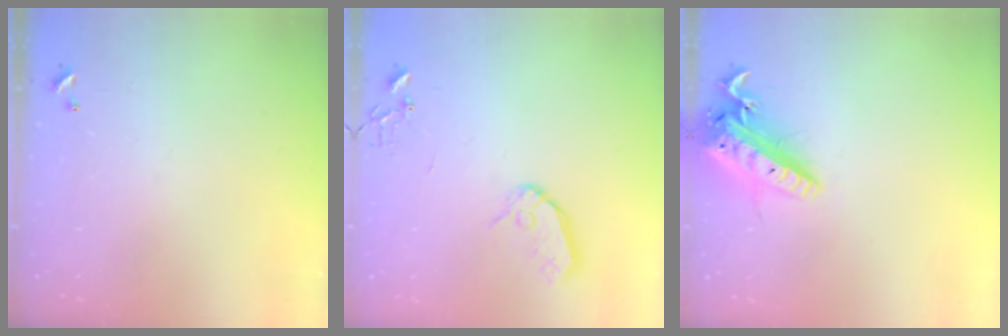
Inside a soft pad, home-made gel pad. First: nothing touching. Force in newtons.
{"total": 9.2, "press": 9.1, "slide": 0.9}
{"total": 16.9, "press": 16.6, "slide": 3.2}